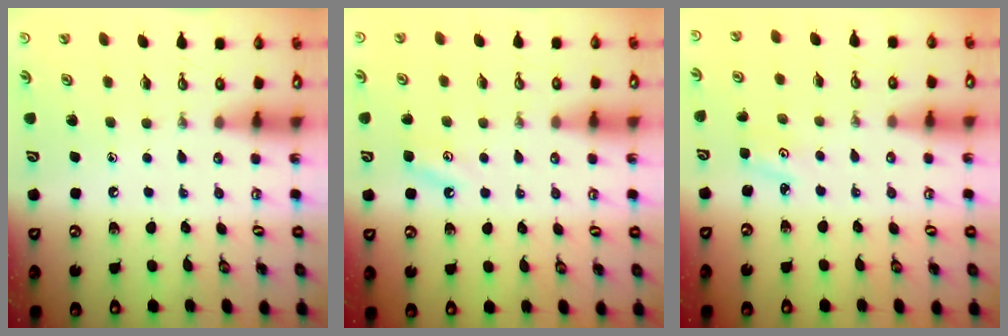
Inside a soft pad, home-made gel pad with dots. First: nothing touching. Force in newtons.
{"total": 3.4, "press": 3.4, "slide": 0.6}
{"total": 2.6, "press": 2.6, "slide": 0.4}